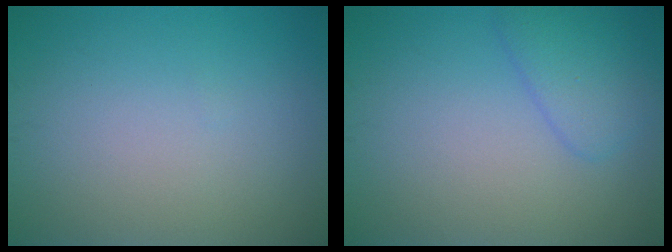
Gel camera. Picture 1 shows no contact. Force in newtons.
{"total": 2.7, "press": 2.6, "slide": 0.2}